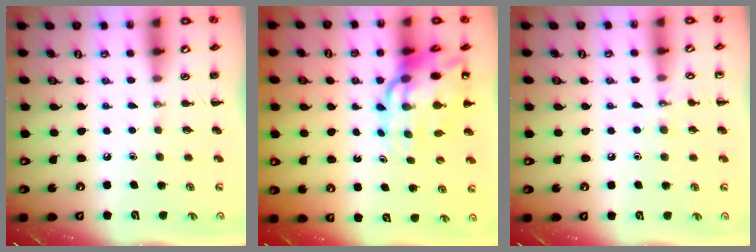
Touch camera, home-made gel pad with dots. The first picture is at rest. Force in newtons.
{"total": 15.0, "press": 14.4, "slide": 4.1}
{"total": 6.7, "press": 6.5, "slide": 1.7}